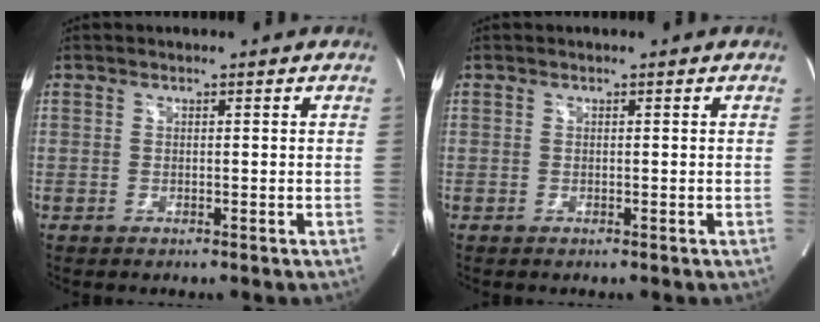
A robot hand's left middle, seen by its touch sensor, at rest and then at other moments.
{"total": 0.0}